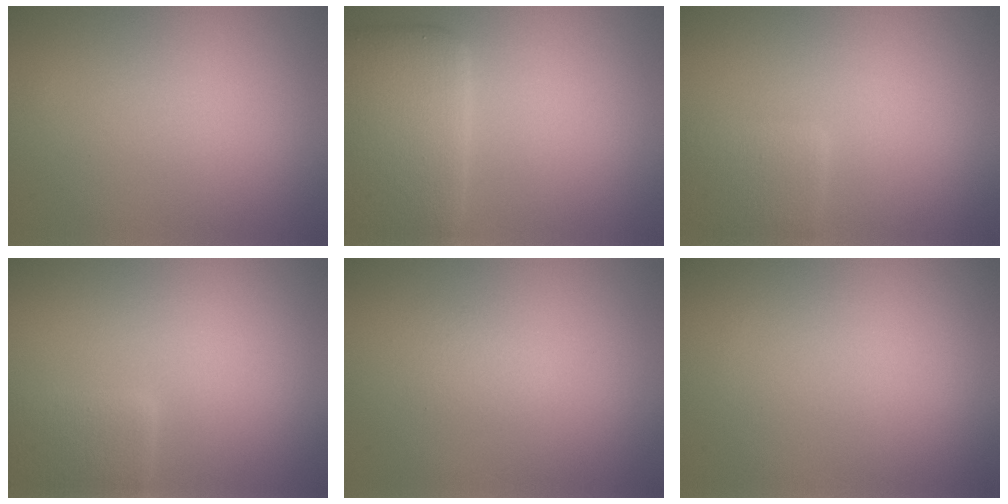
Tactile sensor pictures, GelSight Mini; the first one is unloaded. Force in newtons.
{"total": 6.4, "press": 6.4, "slide": 0.3}
{"total": 2.9, "press": 2.9, "slide": 0.2}
{"total": 3.5, "press": 3.5, "slide": 0.2}
{"total": 0.9, "press": 0.9, "slide": 0.1}
{"total": 0.0}